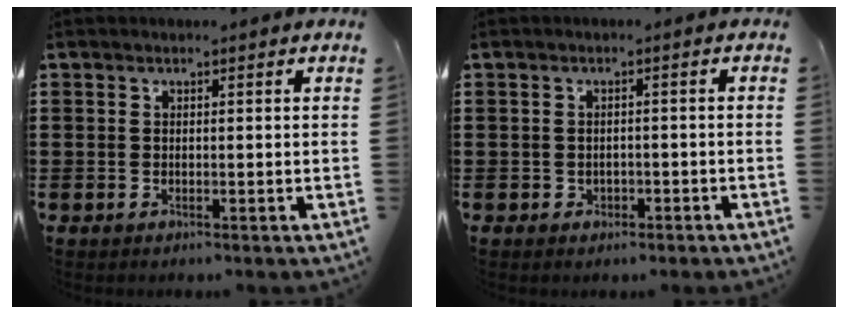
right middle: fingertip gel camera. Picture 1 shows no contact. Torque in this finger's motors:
{"motor_torque": [0.06, 0.00, -0.02, -0.01]}